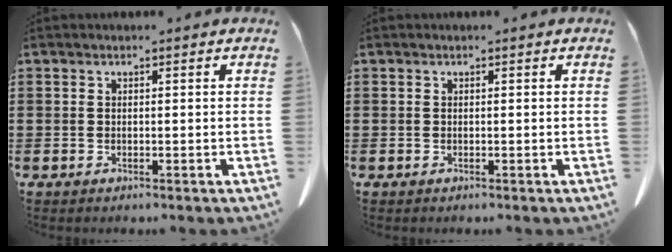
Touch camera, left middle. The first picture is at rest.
{"total": 0.0}